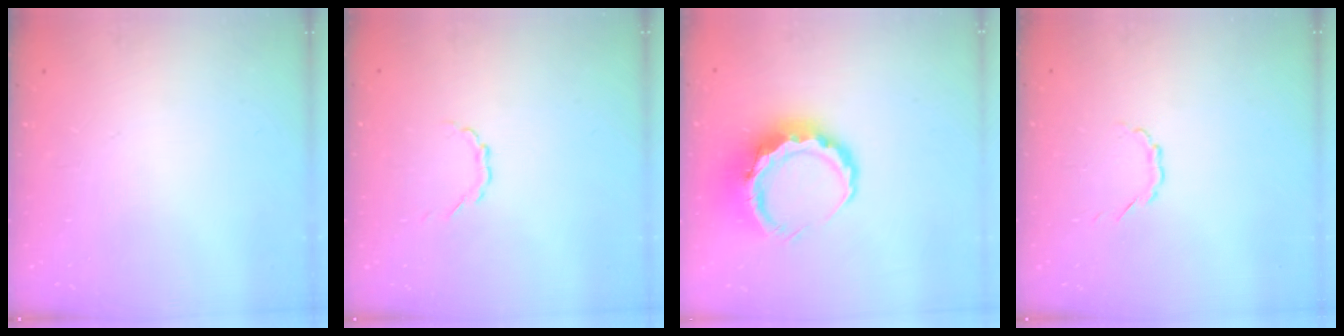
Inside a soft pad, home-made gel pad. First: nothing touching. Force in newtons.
{"total": 1.7, "press": 1.7, "slide": 0.1}
{"total": 8.8, "press": 8.6, "slide": 1.8}
{"total": 2.5, "press": 2.4, "slide": 0.6}